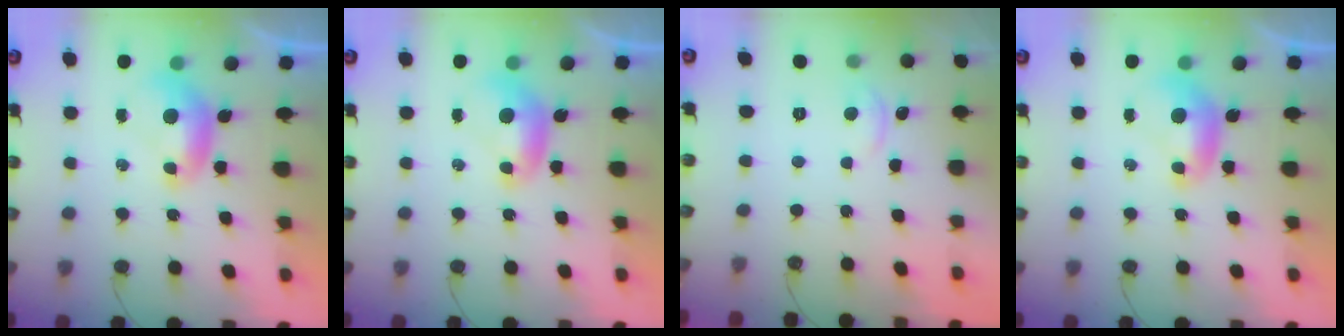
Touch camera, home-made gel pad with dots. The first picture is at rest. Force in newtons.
{"total": 0.0}
{"total": 2.6, "press": 2.6, "slide": 0.1}
{"total": 0.0}